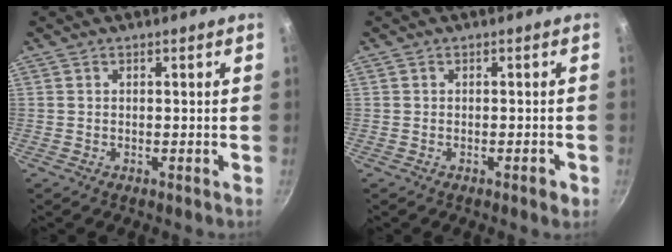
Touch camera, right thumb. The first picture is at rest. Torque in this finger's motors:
{"motor_torque": [-0.20, 0.05, -0.37, 0.21, 0.08]}